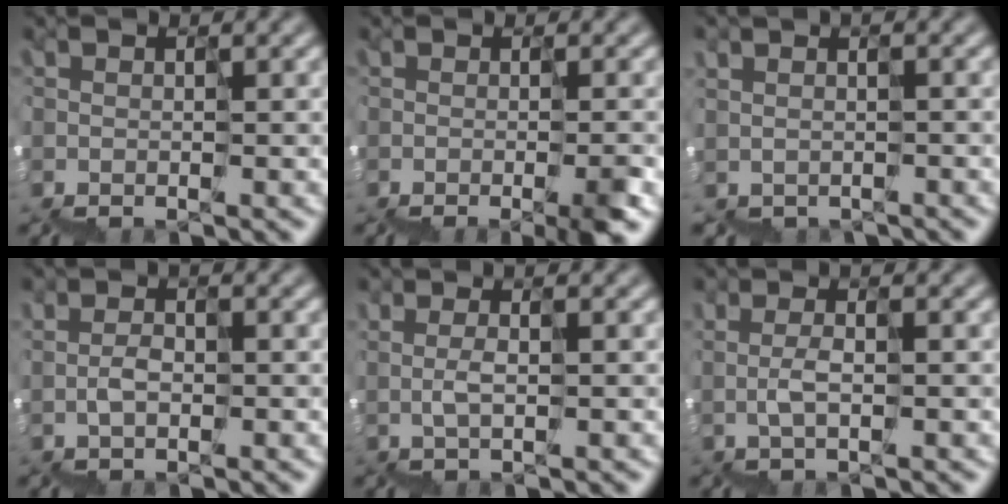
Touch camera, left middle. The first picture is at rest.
{"total": 5.0, "force": [-2.6, 1.6, 3.9], "torque": [-0.053, -0.011, -0.038]}
{"total": 2.1, "force": [-1.9, 0.7, -0.6], "torque": [0.019, 0.000, -0.009]}
{"total": 0.9, "force": [0.8, 0.1, -0.4], "torque": [0.010, 0.012, 0.017]}
{"total": 1.4, "force": [1.4, -0.2, -0.1], "torque": [0.002, 0.007, 0.031]}
{"total": 1.1, "force": [1.1, -0.2, 0.1], "torque": [-0.001, 0.010, 0.023]}